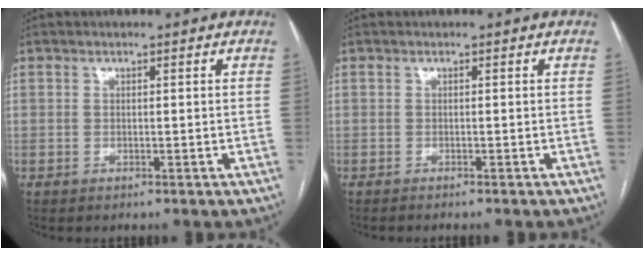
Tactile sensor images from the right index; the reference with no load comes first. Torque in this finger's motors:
{"motor_torque": [0.03, 0.02, -0.03, 0.00]}